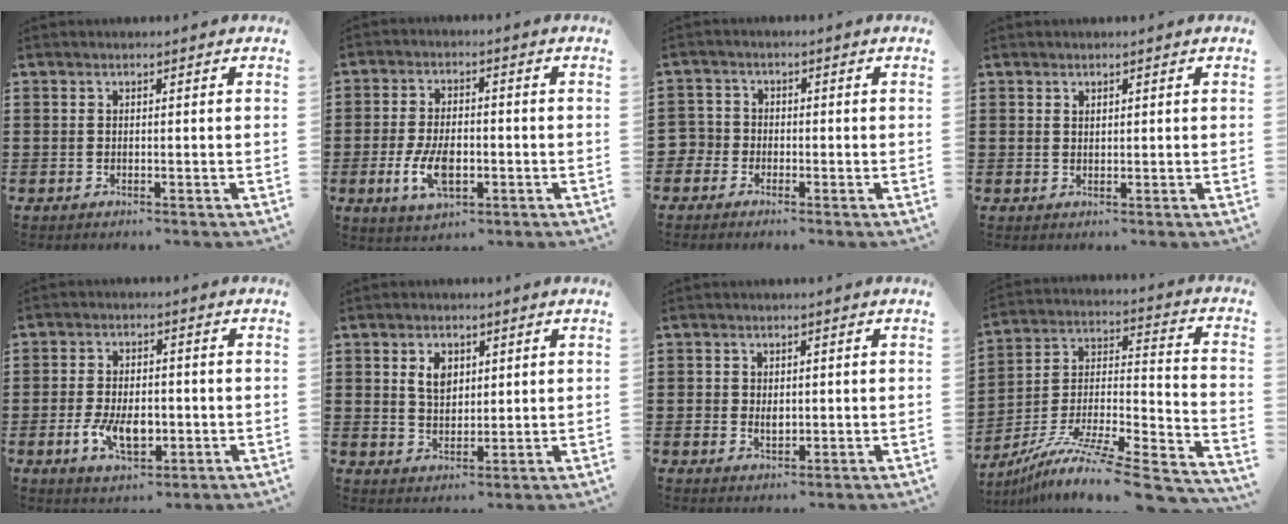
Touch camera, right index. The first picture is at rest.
{"total": 7.0, "force": [-1.9, 3.7, 5.7], "torque": [-0.121, -0.003, -0.040]}
{"total": 2.5, "force": [-1.8, 1.8, -0.1], "torque": [-0.018, -0.001, -0.044]}
{"total": 0.9, "force": [0.7, 0.5, 0.2], "torque": [-0.005, 0.002, 0.014]}
{"total": 6.5, "force": [-1.6, 3.8, 5.1], "torque": [-0.091, 0.003, -0.028]}
{"total": 4.2, "force": [1.6, 2.8, 2.7], "torque": [-0.055, 0.009, 0.026]}
{"total": 2.0, "force": [0.1, 1.6, 1.3], "torque": [-0.028, 0.009, 0.000]}
{"total": 10.8, "force": [-8.3, 1.1, 6.8], "torque": [-0.120, -0.002, -0.160]}